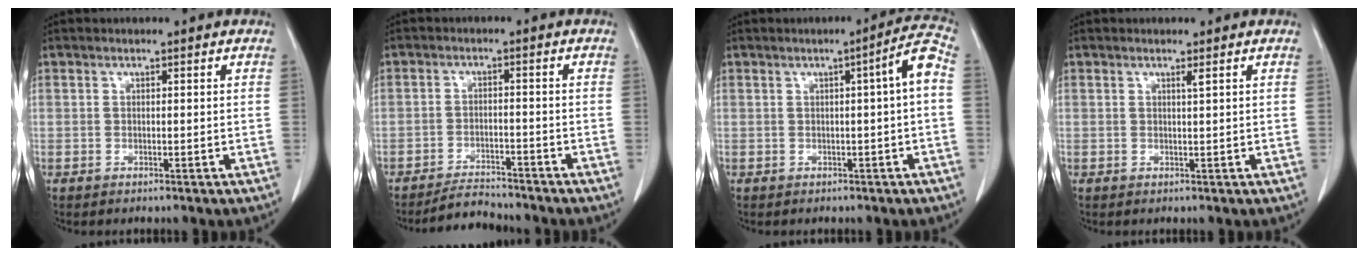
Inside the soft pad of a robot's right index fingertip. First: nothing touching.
{"total": 4.3, "force": [-4.3, 0.4, 0.2], "torque": [-0.007, -0.013, -0.073]}
{"total": 4.5, "force": [-0.1, -0.3, 4.5], "torque": [-0.059, 0.009, -0.001]}
{"total": 0.7, "force": [0.4, -0.2, 0.5], "torque": [-0.018, -0.005, 0.010]}